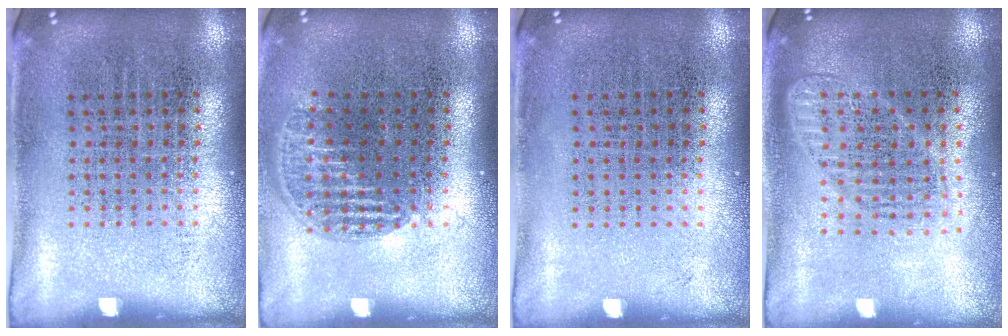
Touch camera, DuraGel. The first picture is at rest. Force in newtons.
{"total": 1.2, "press": 1.0, "slide": 0.5}
{"total": 0.0}
{"total": 1.6, "press": 1.4, "slide": 0.7}